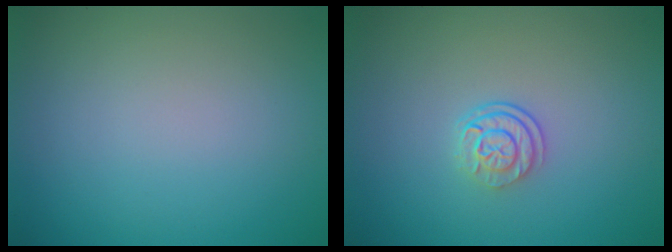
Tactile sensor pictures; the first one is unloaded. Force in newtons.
{"total": 2.4, "press": 1.8, "slide": 1.6}